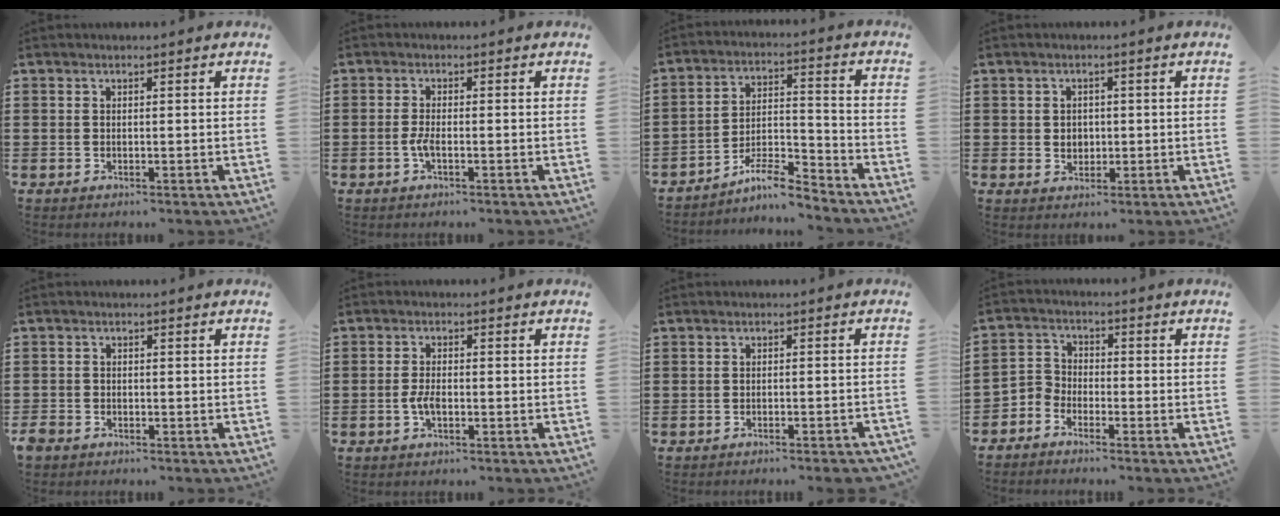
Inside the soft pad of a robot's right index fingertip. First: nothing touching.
{"total": 2.4, "force": [-0.9, 0.5, 2.1], "torque": [-0.054, -0.005, -0.021]}
{"total": 7.2, "force": [-6.5, 0.9, 2.9], "torque": [-0.057, 0.007, -0.126]}
{"total": 2.1, "force": [0.0, 1.8, 1.1], "torque": [-0.021, 0.002, -0.003]}
{"total": 1.9, "force": [-1.5, 1.0, 0.4], "torque": [-0.017, 0.002, -0.035]}
{"total": 2.6, "force": [-0.9, 0.7, 2.4], "torque": [-0.060, -0.010, -0.019]}
{"total": 1.6, "force": [-1.5, -0.1, 0.8], "torque": [-0.013, 0.000, -0.028]}
{"total": 3.2, "force": [-3.0, 1.1, -0.2], "torque": [-0.014, 0.004, -0.070]}